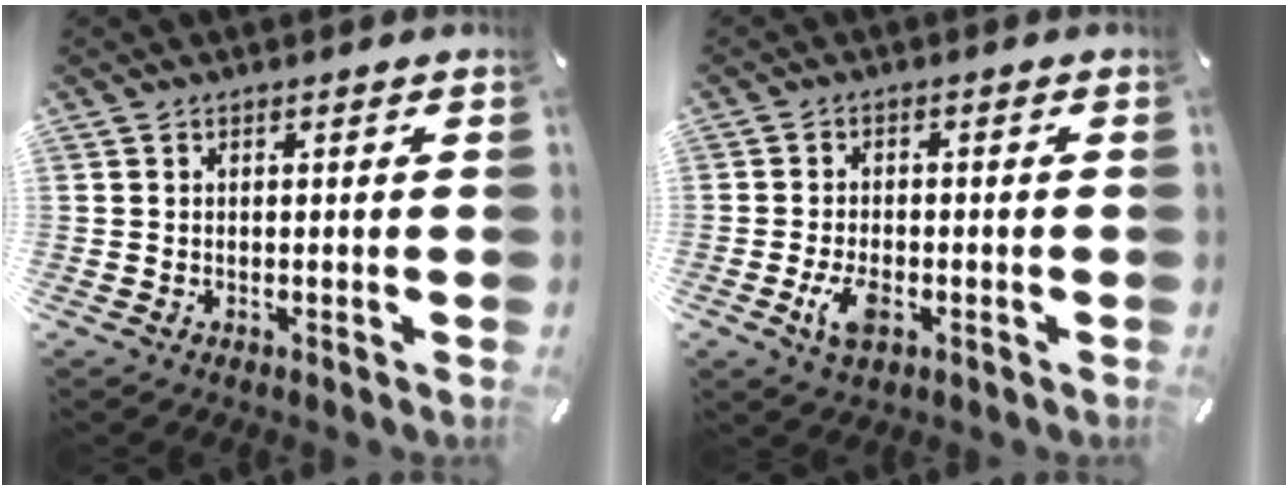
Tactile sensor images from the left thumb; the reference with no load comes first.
{"total": 5.4, "force": [-2.0, 2.9, 4.1], "torque": [-0.092, 0.002, -0.038]}